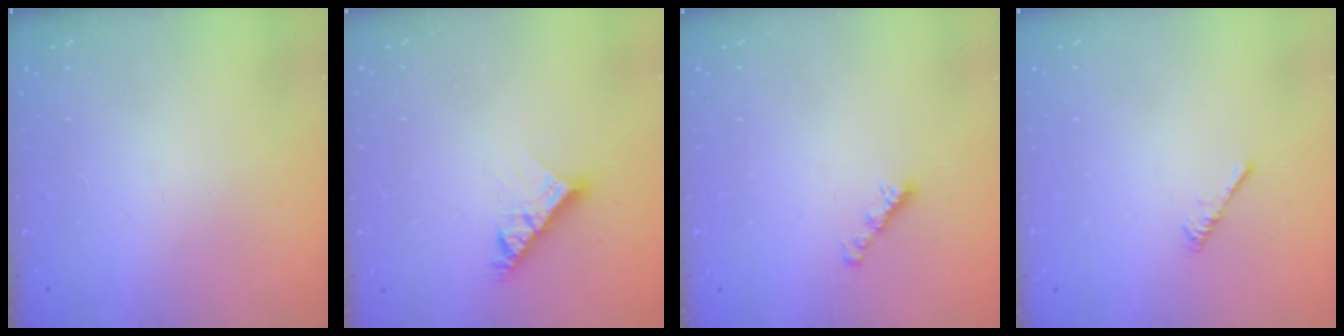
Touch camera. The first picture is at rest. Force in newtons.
{"total": 7.1, "press": 7.1, "slide": 0.6}
{"total": 2.2, "press": 2.1, "slide": 0.5}
{"total": 0.0}